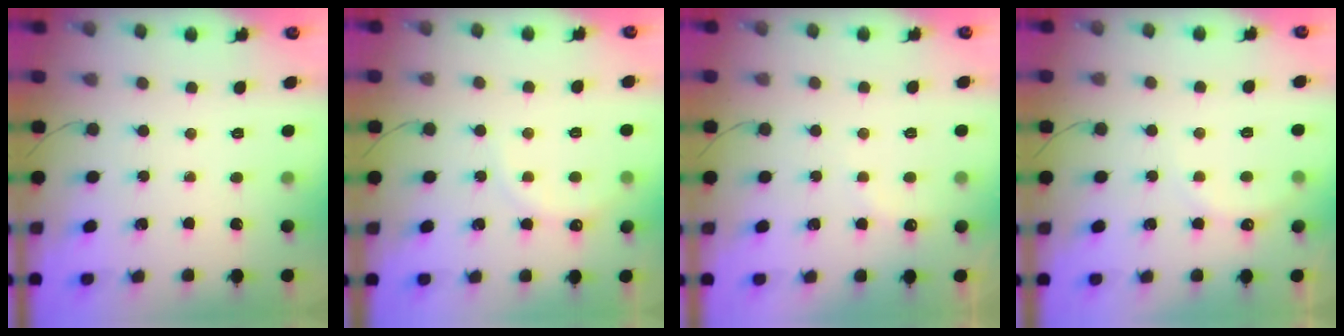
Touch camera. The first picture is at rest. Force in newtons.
{"total": 7.2, "press": 7.0, "slide": 1.6}
{"total": 4.8, "press": 4.8, "slide": 0.7}
{"total": 6.8, "press": 6.8, "slide": 1.1}